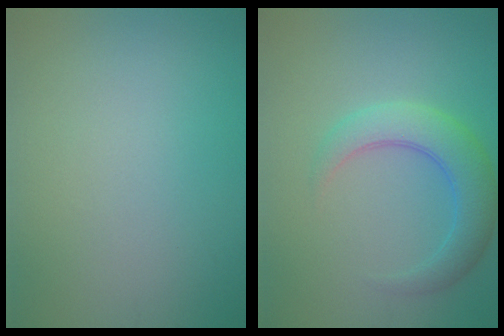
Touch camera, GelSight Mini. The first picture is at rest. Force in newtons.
{"total": 4.2, "press": 4.2, "slide": 0.1}